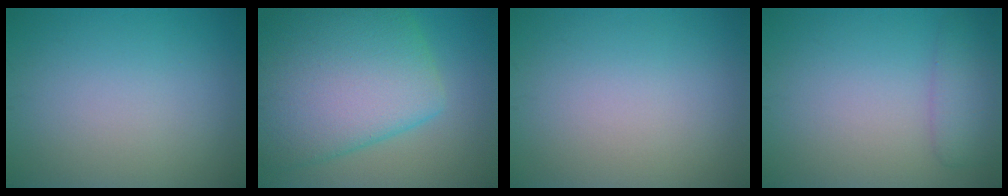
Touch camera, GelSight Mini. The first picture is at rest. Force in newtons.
{"total": 12.4, "press": 12.4, "slide": 0.4}
{"total": 0.0}
{"total": 2.3, "press": 2.3, "slide": 0.1}